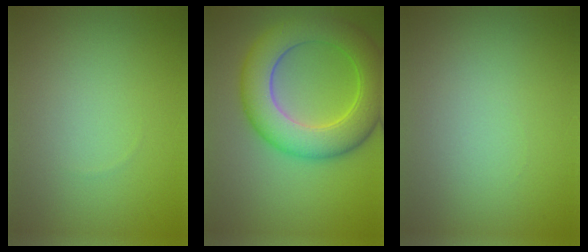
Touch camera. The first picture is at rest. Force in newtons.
{"total": 8.5, "press": 8.5, "slide": 0.4}
{"total": 0.0}